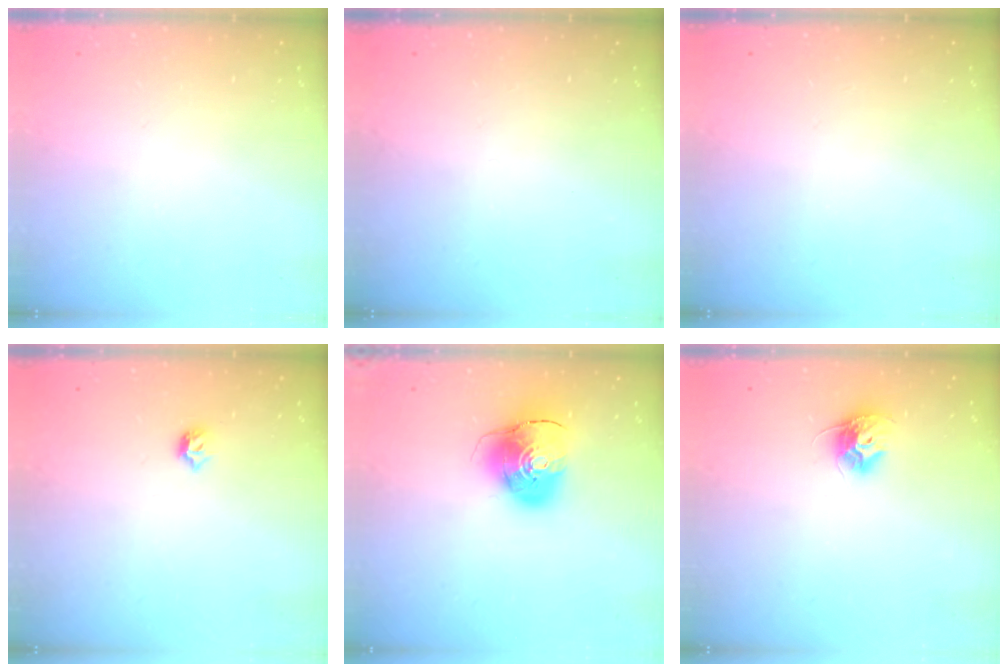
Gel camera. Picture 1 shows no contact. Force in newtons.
{"total": 0.0}
{"total": 0.0}
{"total": 4.8, "press": 4.7, "slide": 1.0}
{"total": 10.4, "press": 10.3, "slide": 1.4}
{"total": 9.4, "press": 9.4, "slide": 0.2}